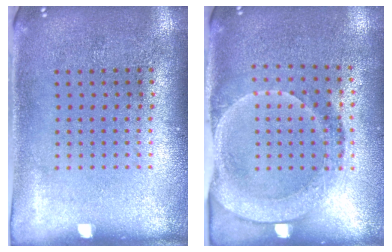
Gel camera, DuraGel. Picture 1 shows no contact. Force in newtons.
{"total": 1.7, "press": 1.5, "slide": 0.8}